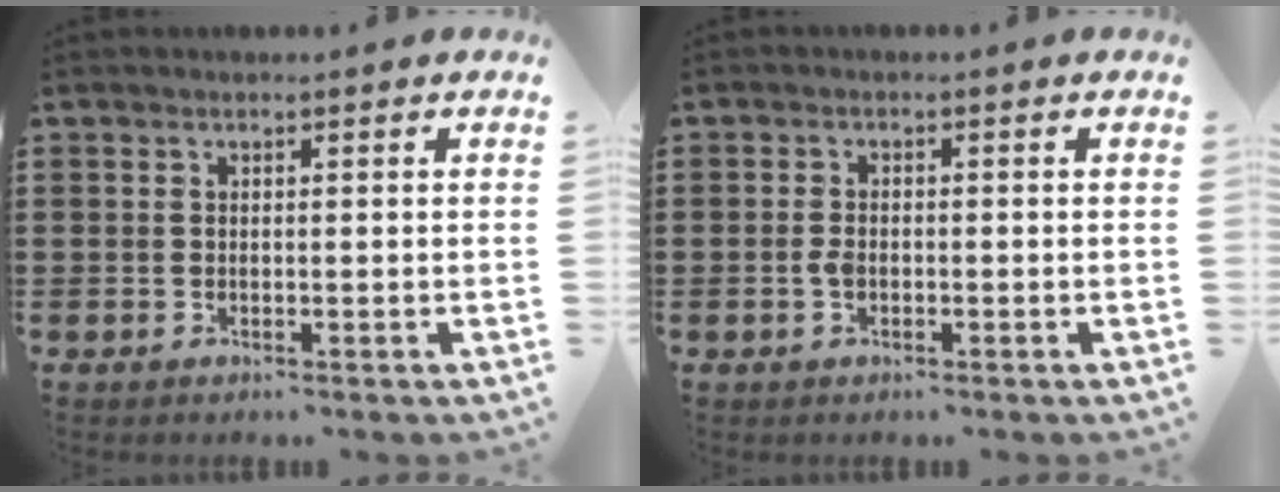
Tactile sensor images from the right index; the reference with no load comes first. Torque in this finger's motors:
{"motor_torque": [0.55, -0.39, 0.14, 0.06]}